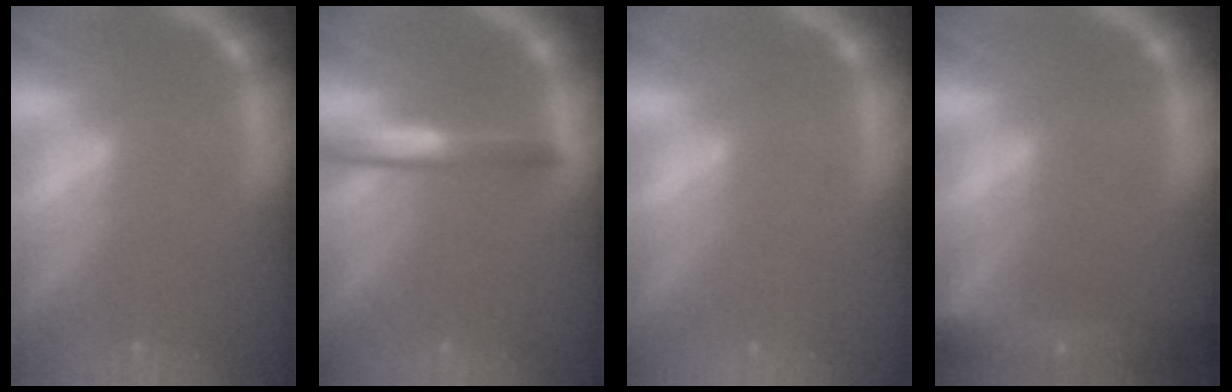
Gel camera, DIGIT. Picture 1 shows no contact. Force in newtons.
{"total": 3.0}
{"total": 0.0}
{"total": 9.6}